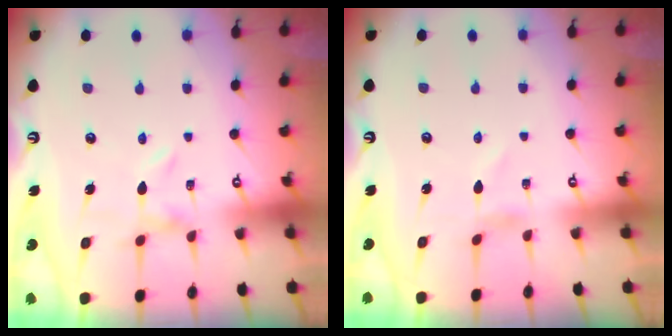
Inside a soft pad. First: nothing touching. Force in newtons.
{"total": 0.8, "press": 0.8, "slide": 0.1}